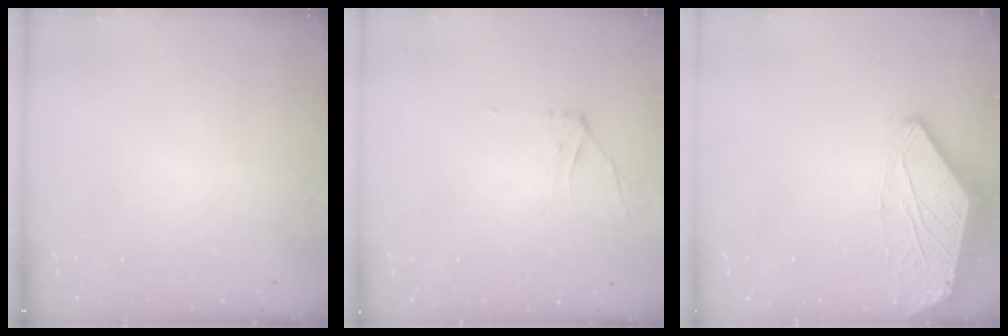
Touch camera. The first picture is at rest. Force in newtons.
{"total": 0.7, "press": 0.6, "slide": 0.4}
{"total": 0.0}